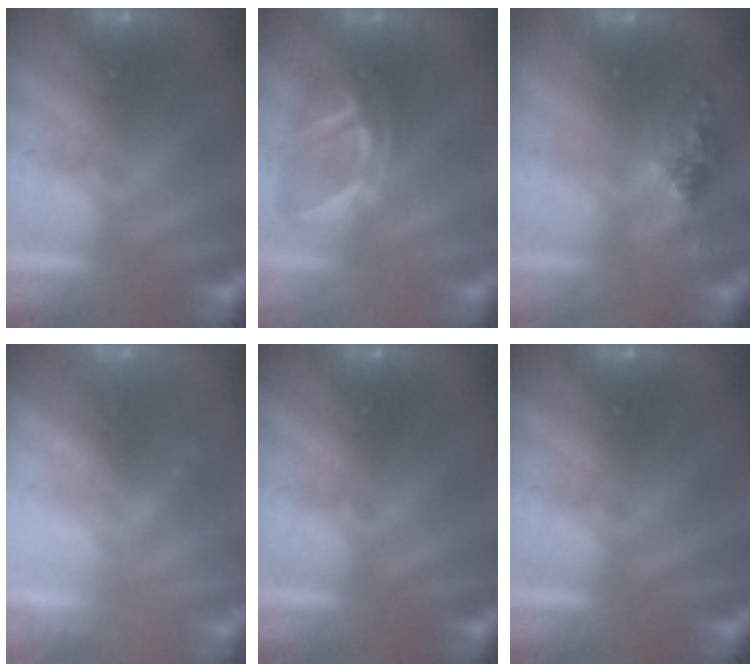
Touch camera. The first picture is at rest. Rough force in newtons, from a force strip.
{"total": 3.7}
{"total": 2.5}
{"total": 2.4}
{"total": 0.0}
{"total": 0.0}